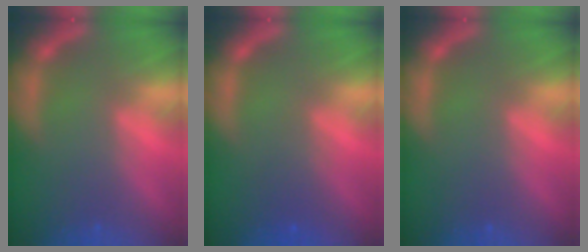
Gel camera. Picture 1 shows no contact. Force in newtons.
{"total": 2.0}
{"total": 0.0}